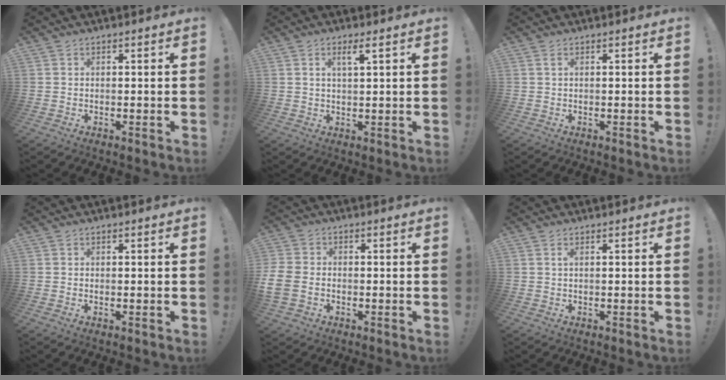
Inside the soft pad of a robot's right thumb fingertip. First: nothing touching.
{"total": 3.6, "force": [1.6, 0.5, 3.1], "torque": [-0.054, -0.002, 0.024]}
{"total": 0.7, "force": [0.2, 0.2, 0.6], "torque": [-0.009, 0.000, 0.002]}
{"total": 0.0}
{"total": 6.1, "force": [-1.9, 4.4, 3.7], "torque": [-0.089, 0.007, -0.029]}
{"total": 0.9, "force": [0.4, -0.2, 0.8], "torque": [-0.014, 0.000, 0.006]}